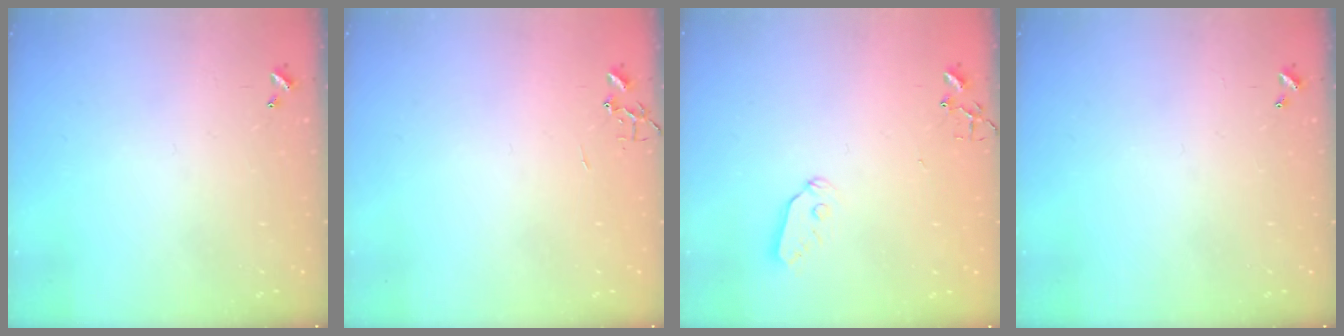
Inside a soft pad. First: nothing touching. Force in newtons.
{"total": 0.0}
{"total": 6.4, "press": 6.4, "slide": 0.3}
{"total": 0.0}